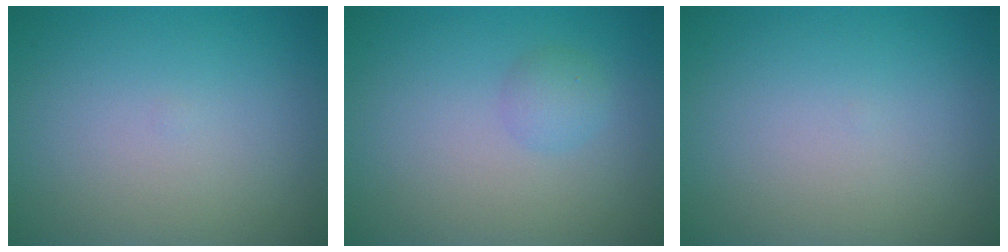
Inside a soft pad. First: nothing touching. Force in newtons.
{"total": 1.5, "press": 1.5, "slide": 0.0}
{"total": 0.0}